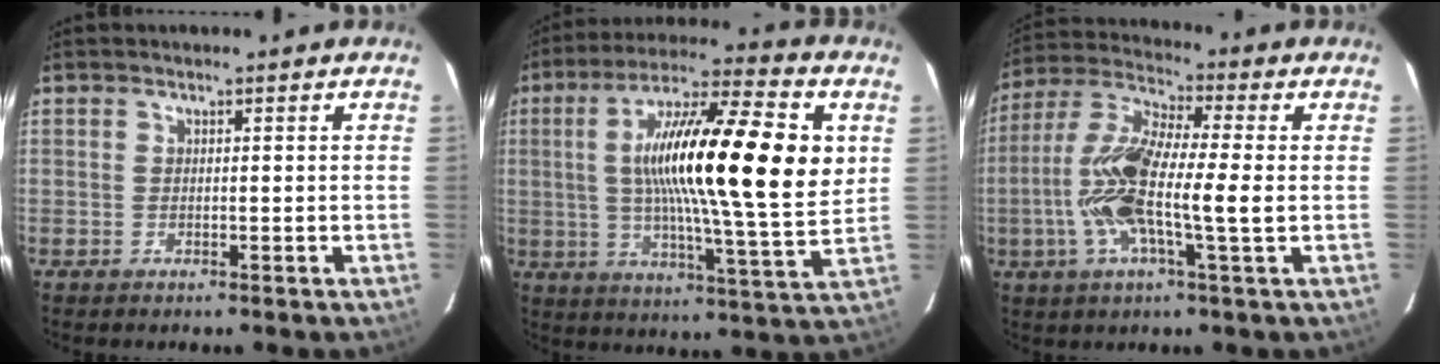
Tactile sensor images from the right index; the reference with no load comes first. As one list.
[{"total": 23.4, "force": [4.0, 2.3, 23.0], "torque": [-0.380, 0.013, 0.047]}, {"total": 14.0, "force": [-1.6, 1.5, 13.8], "torque": [-0.283, 0.007, -0.039]}]